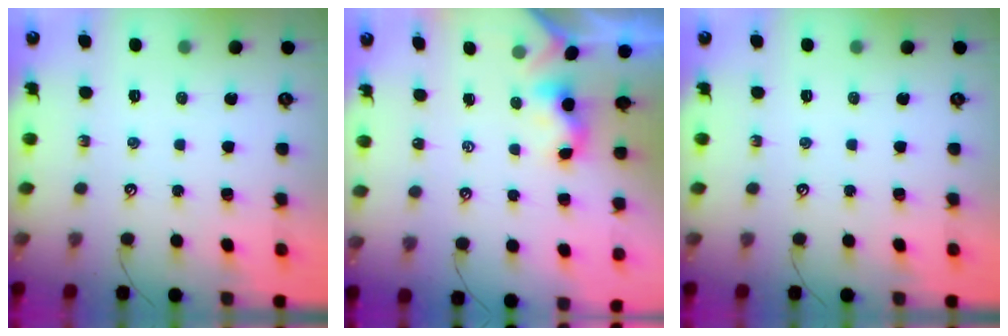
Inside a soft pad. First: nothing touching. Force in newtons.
{"total": 0.7, "press": 0.6, "slide": 0.4}
{"total": 0.0}